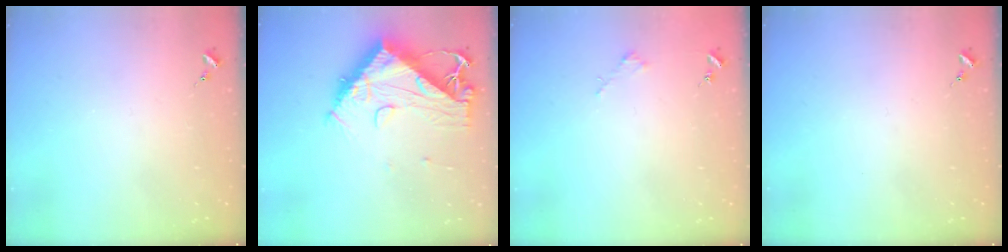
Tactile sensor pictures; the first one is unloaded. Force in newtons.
{"total": 13.9, "press": 13.8, "slide": 1.3}
{"total": 1.8, "press": 1.8, "slide": 0.2}
{"total": 0.0}